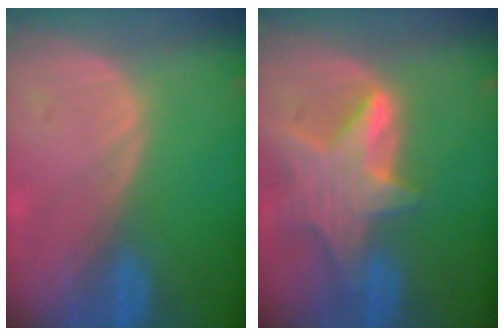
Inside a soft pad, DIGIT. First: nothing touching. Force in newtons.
{"total": 8.0, "press": 7.2, "slide": 3.5}